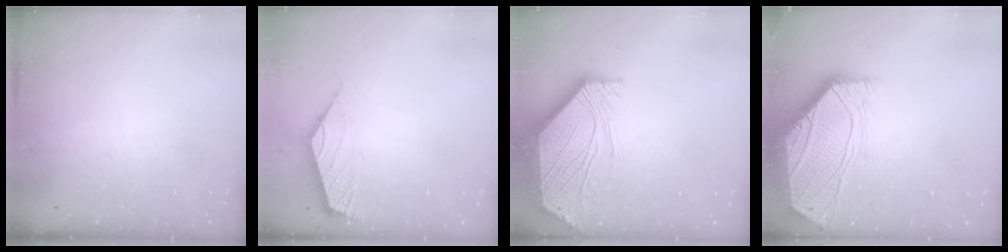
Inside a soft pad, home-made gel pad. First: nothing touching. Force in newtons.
{"total": 2.5, "press": 2.4, "slide": 0.7}
{"total": 4.7, "press": 4.7, "slide": 0.5}
{"total": 0.0}